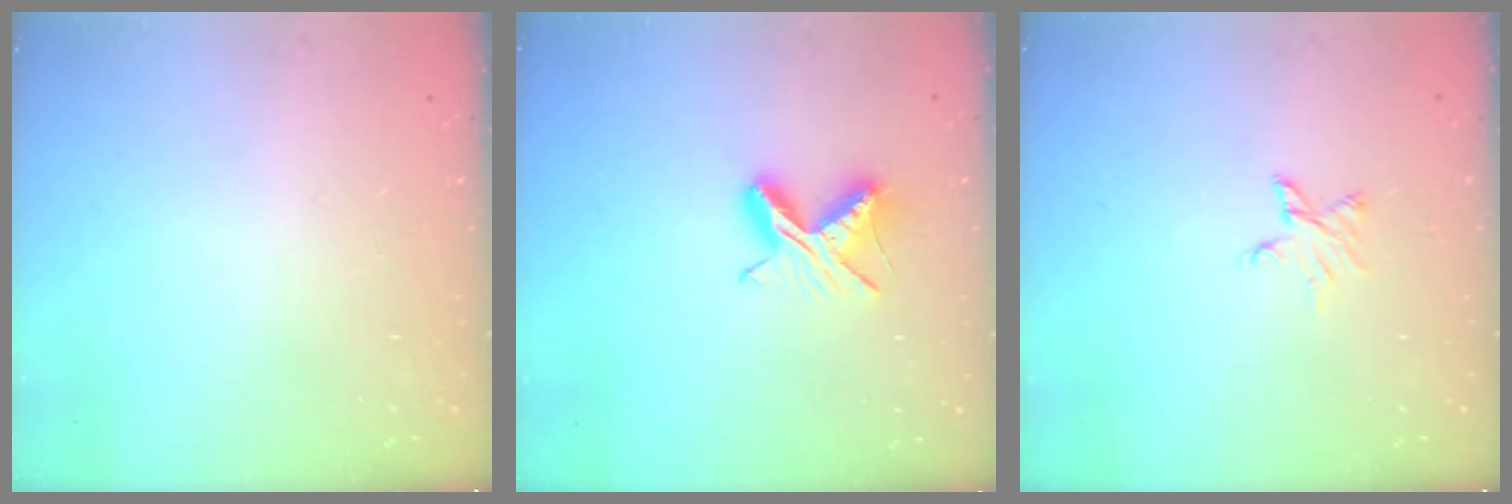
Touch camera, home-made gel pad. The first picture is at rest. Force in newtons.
{"total": 7.8, "press": 7.7, "slide": 0.9}
{"total": 3.5, "press": 3.5, "slide": 0.3}